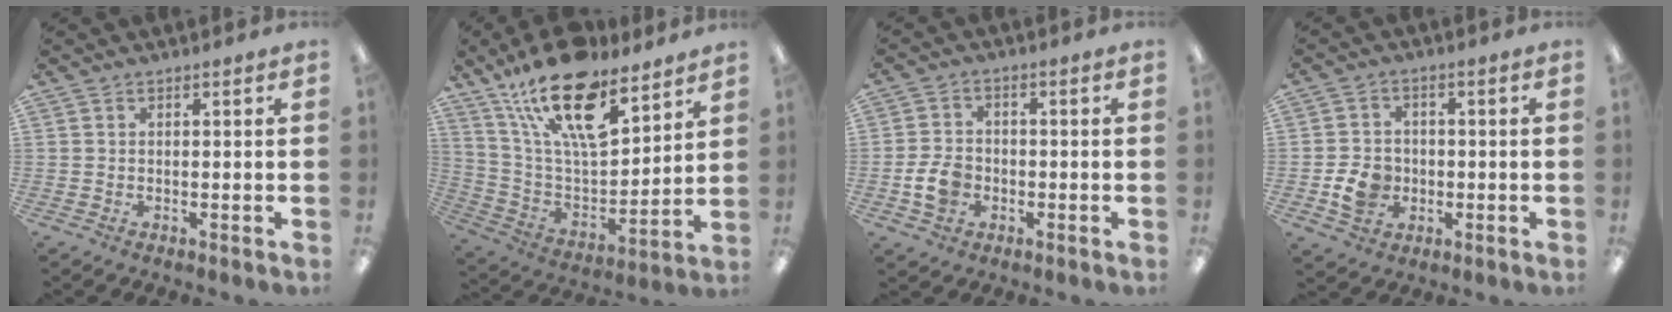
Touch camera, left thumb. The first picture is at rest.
{"total": 21.9, "force": [14.6, 8.5, 13.9], "torque": [-0.253, -0.082, 0.255]}
{"total": 6.4, "force": [-1.9, 4.7, 3.8], "torque": [-0.083, 0.009, -0.034]}
{"total": 6.8, "force": [-1.8, 5.7, 3.2], "torque": [-0.067, 0.009, -0.032]}